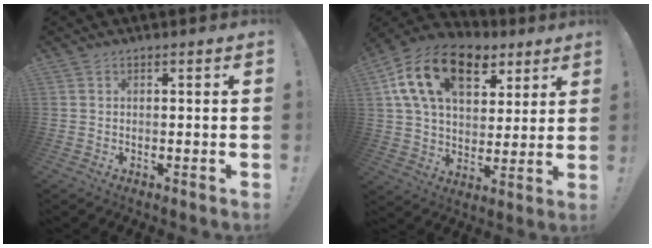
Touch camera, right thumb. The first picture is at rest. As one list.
[{"total": 19.9, "force": [9.2, 11.9, 12.9], "torque": [-0.213, -0.034, 0.168]}]